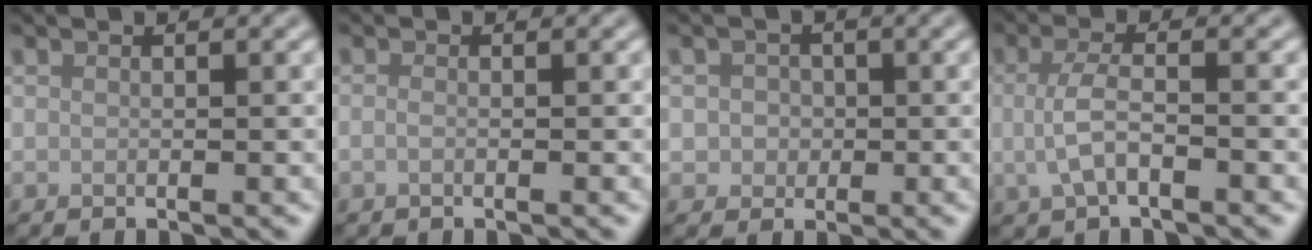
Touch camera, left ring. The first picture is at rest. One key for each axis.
{"total": 0.7, "fx": -0.2, "fy": 0.3, "fz": 0.6, "tx": -0.015, "ty": -0.003, "tz": -0.006}
{"total": 2.3, "fx": 0.1, "fy": 2.1, "fz": 0.8, "tx": 0.000, "ty": 0.002, "tz": -0.006}
{"total": 3.4, "fx": -0.6, "fy": 1.4, "fz": 3.0, "tx": -0.068, "ty": -0.003, "tz": -0.013}